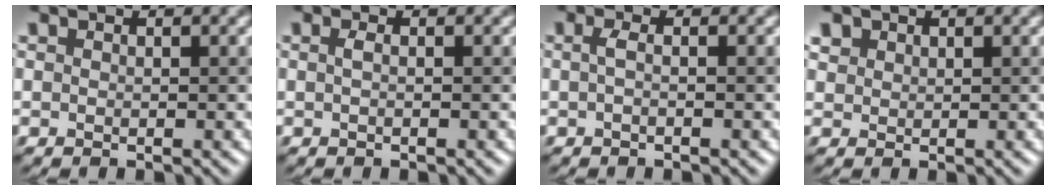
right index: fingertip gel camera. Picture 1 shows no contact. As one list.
[{"total": 0.6, "force": [0.0, 0.1, 0.6], "torque": [-0.016, 0.003, 0.000]}, {"total": 1.1, "force": [-0.2, 0.2, 1.1], "torque": [-0.023, -0.002, -0.004]}, {"total": 1.3, "force": [0.8, 0.9, 0.2], "torque": [-0.004, 0.002, 0.018]}]